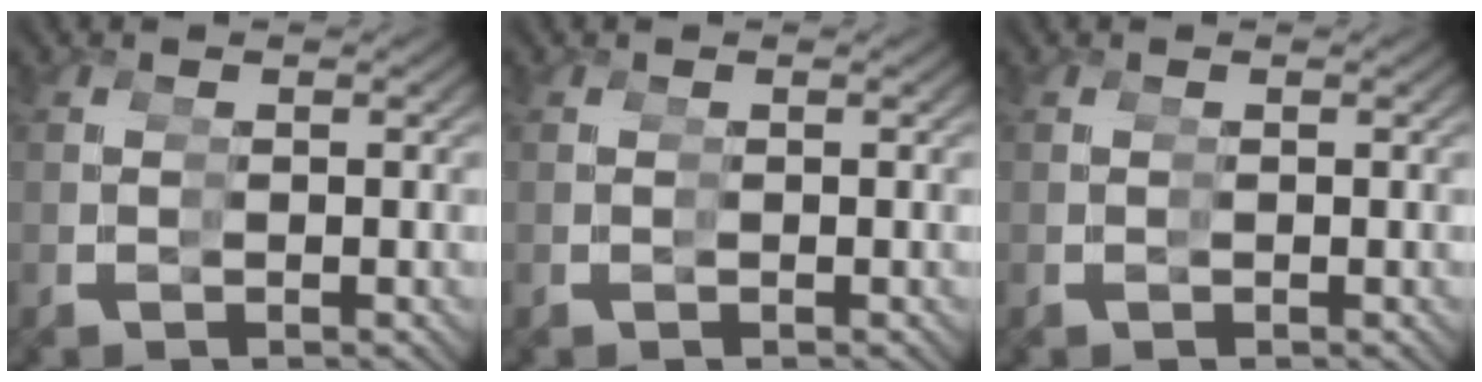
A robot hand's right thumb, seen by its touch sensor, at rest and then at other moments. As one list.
[{"total": 0.0}, {"total": 0.0}]